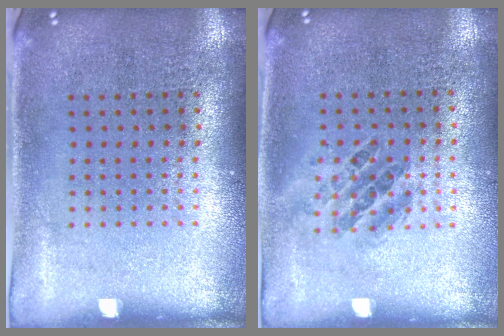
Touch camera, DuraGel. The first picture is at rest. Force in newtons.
{"total": 0.8, "press": 0.7, "slide": 0.4}